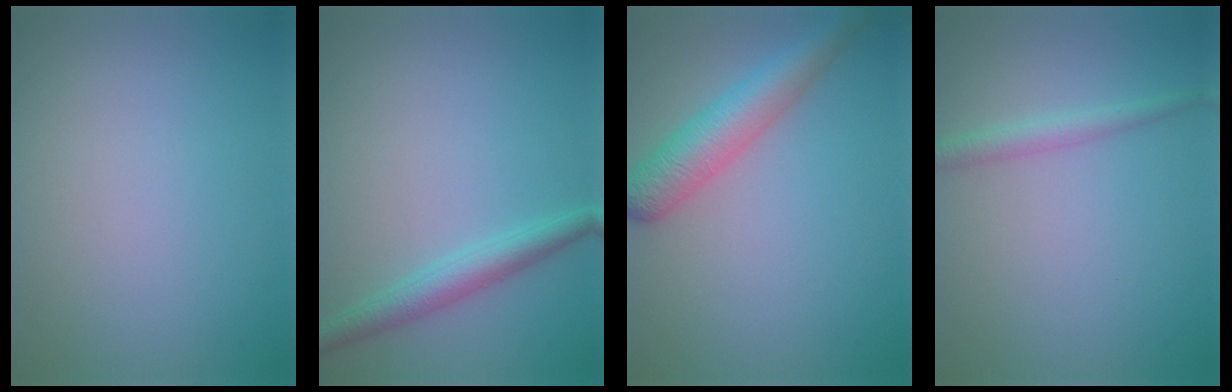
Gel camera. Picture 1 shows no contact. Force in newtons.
{"total": 2.8, "press": 2.8, "slide": 0.1}
{"total": 4.9, "press": 4.9, "slide": 0.2}
{"total": 1.9, "press": 1.9, "slide": 0.0}